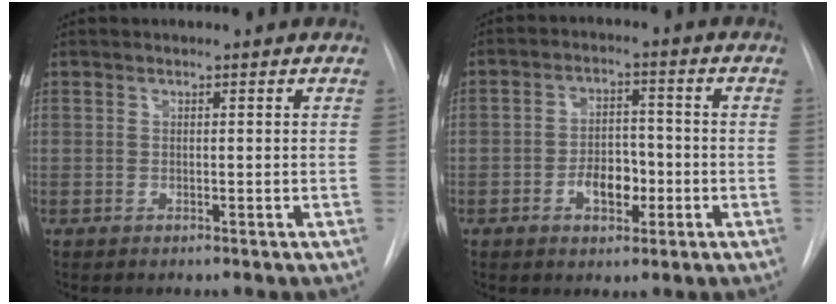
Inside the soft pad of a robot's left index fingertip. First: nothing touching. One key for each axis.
{"total": 5.7, "fx": -1.9, "fy": 3.3, "fz": 4.2, "tx": -0.071, "ty": 0.011, "tz": -0.030}